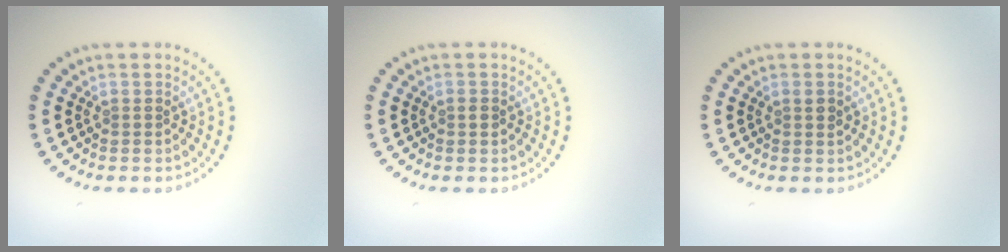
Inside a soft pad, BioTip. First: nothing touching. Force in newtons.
{"total": 0.8, "press": 0.8, "slide": 0.1}
{"total": 0.9, "press": 0.8, "slide": 0.3}